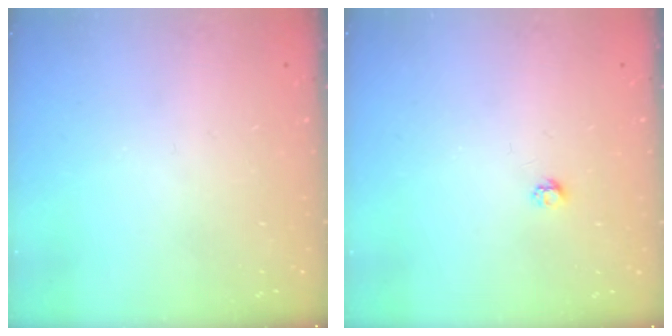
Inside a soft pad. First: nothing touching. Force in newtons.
{"total": 2.7, "press": 2.7, "slide": 0.4}